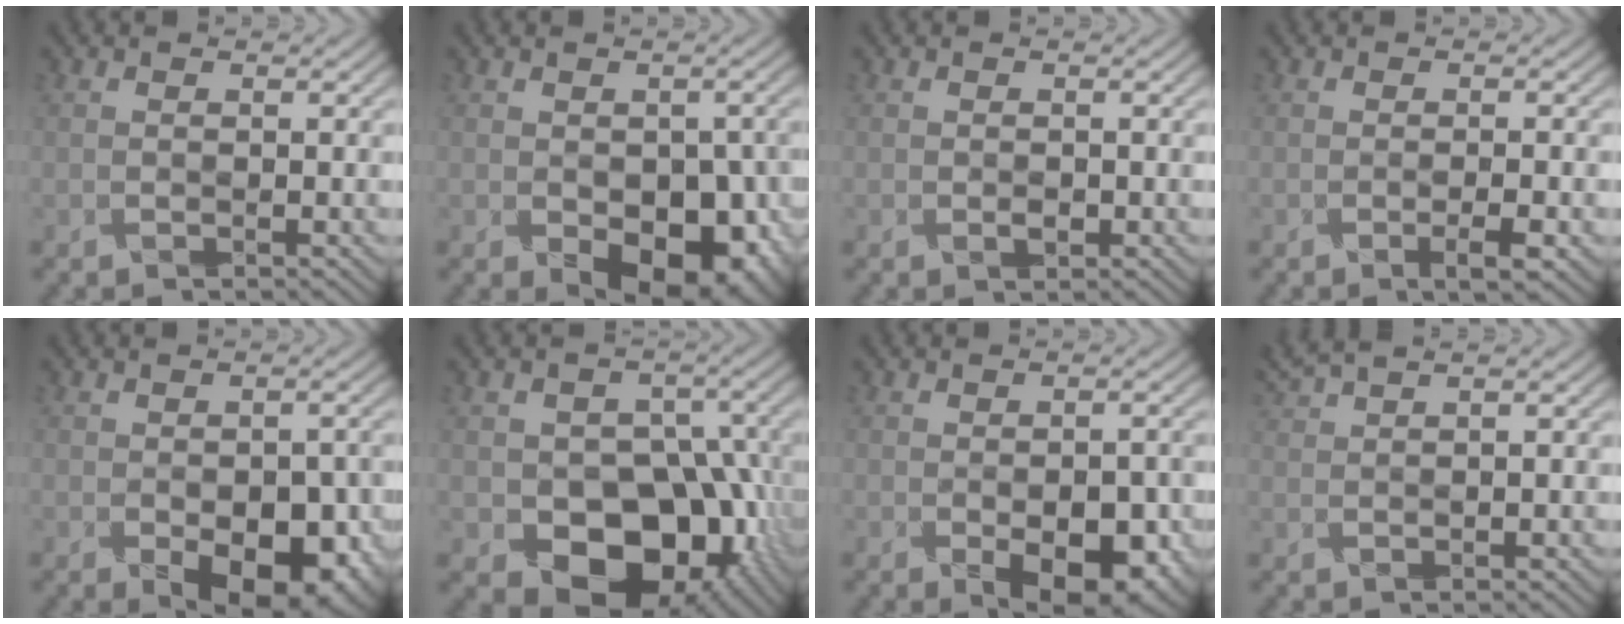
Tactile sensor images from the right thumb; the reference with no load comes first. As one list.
[{"total": 11.3, "force": [-4.3, 6.8, 7.9], "torque": [-0.092, -0.031, -0.033]}, {"total": 0.7, "force": [-0.4, 0.4, 0.4], "torque": [-0.003, -0.001, -0.001]}, {"total": 2.3, "force": [-1.1, 0.3, 2.0], "torque": [-0.029, 0.000, -0.013]}, {"total": 11.1, "force": [-4.5, 6.1, 8.1], "torque": [-0.095, -0.024, -0.040]}, {"total": 13.3, "force": [-5.0, 9.0, 8.4], "torque": [-0.106, -0.023, -0.077]}, {"total": 8.9, "force": [-3.7, 4.5, 6.8], "torque": [-0.092, -0.015, -0.032]}, {"total": 3.5, "force": [2.7, 0.5, 2.2], "torque": [-0.049, 0.018, 0.056]}]